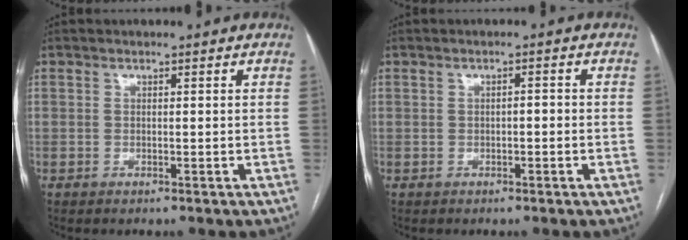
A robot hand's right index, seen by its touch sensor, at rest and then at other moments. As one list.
[{"total": 1.0, "force": [-0.2, 0.5, 0.9], "torque": [-0.014, 0.005, -0.002]}]